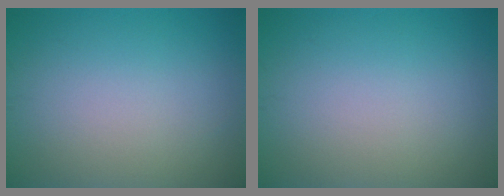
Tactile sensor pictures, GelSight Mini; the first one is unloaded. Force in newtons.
{"total": 0.0}